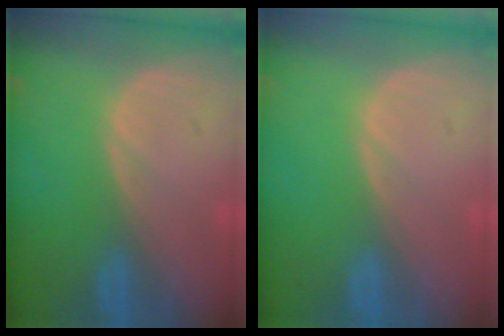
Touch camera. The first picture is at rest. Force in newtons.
{"total": 0.0}